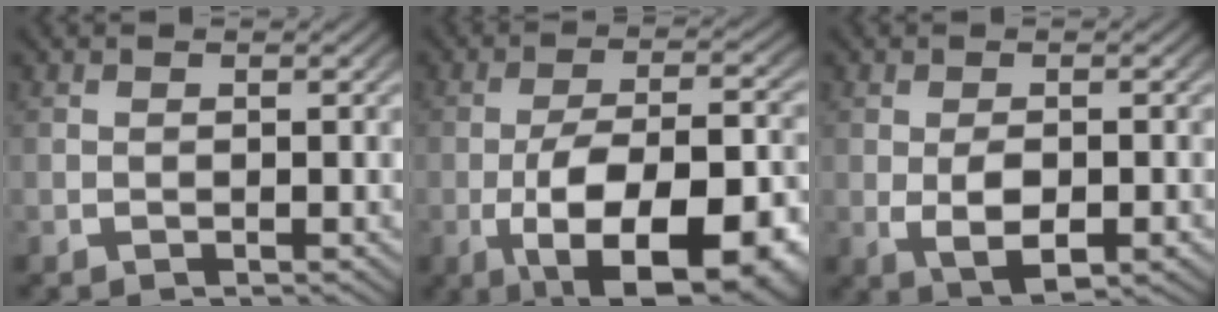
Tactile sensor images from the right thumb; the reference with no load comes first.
{"total": 14.4, "force": [-4.4, 7.8, 11.3], "torque": [-0.217, -0.064, -0.030]}
{"total": 5.1, "force": [-1.0, 3.1, 3.9], "torque": [-0.093, -0.026, 0.000]}